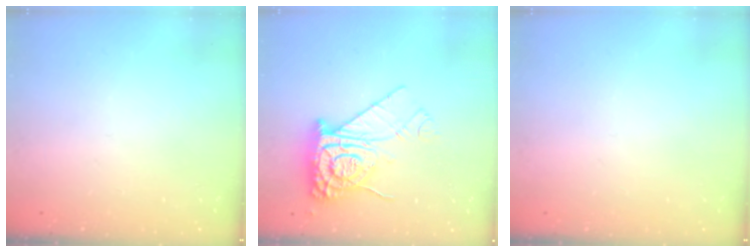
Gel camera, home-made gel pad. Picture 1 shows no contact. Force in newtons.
{"total": 13.9, "press": 13.8, "slide": 1.4}
{"total": 0.0}